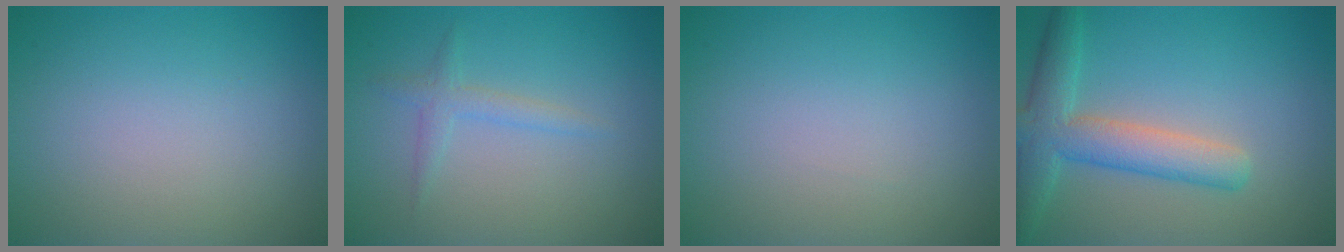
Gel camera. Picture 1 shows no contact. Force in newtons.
{"total": 1.5, "press": 1.5, "slide": 0.1}
{"total": 0.0}
{"total": 5.2, "press": 5.2, "slide": 0.3}